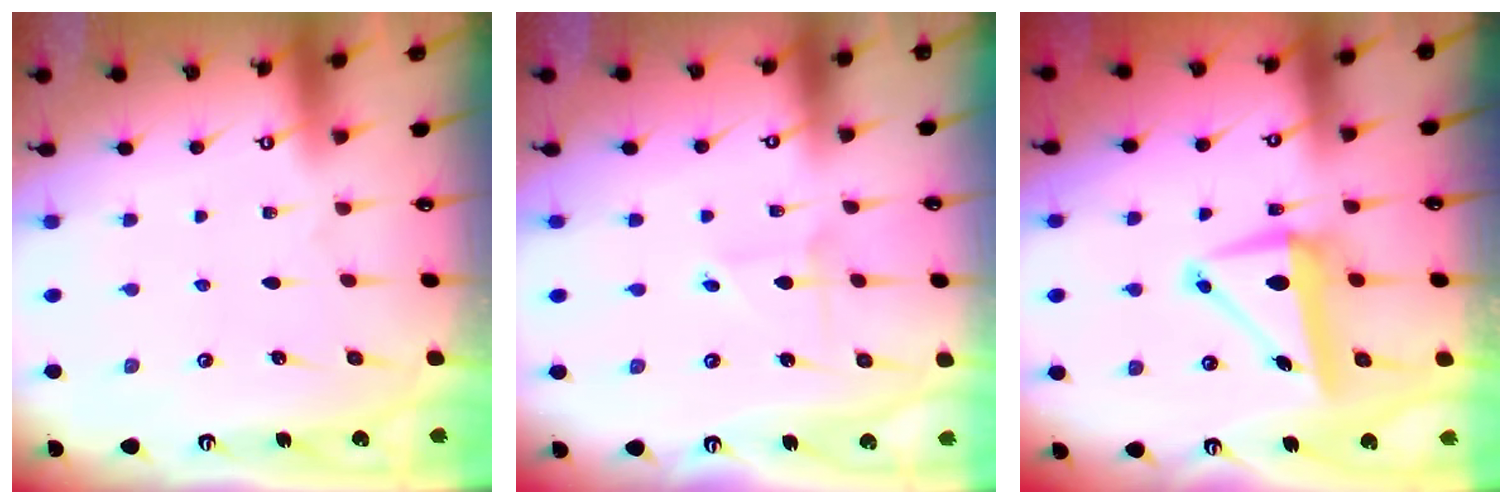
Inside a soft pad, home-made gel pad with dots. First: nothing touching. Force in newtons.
{"total": 1.8, "press": 1.8, "slide": 0.1}
{"total": 7.4, "press": 7.2, "slide": 1.6}